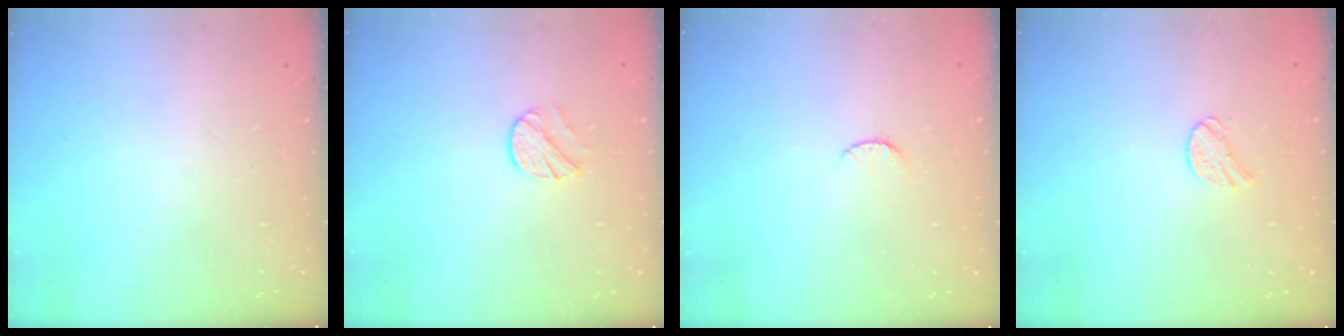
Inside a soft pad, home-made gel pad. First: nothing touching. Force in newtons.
{"total": 8.1, "press": 8.1, "slide": 0.7}
{"total": 4.3, "press": 4.3, "slide": 0.4}
{"total": 6.6, "press": 6.6, "slide": 0.6}